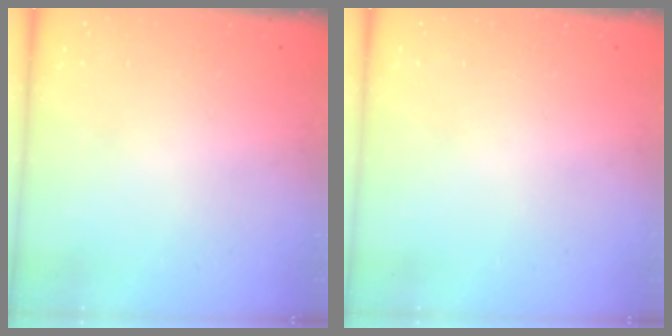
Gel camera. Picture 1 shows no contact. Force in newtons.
{"total": 0.0}